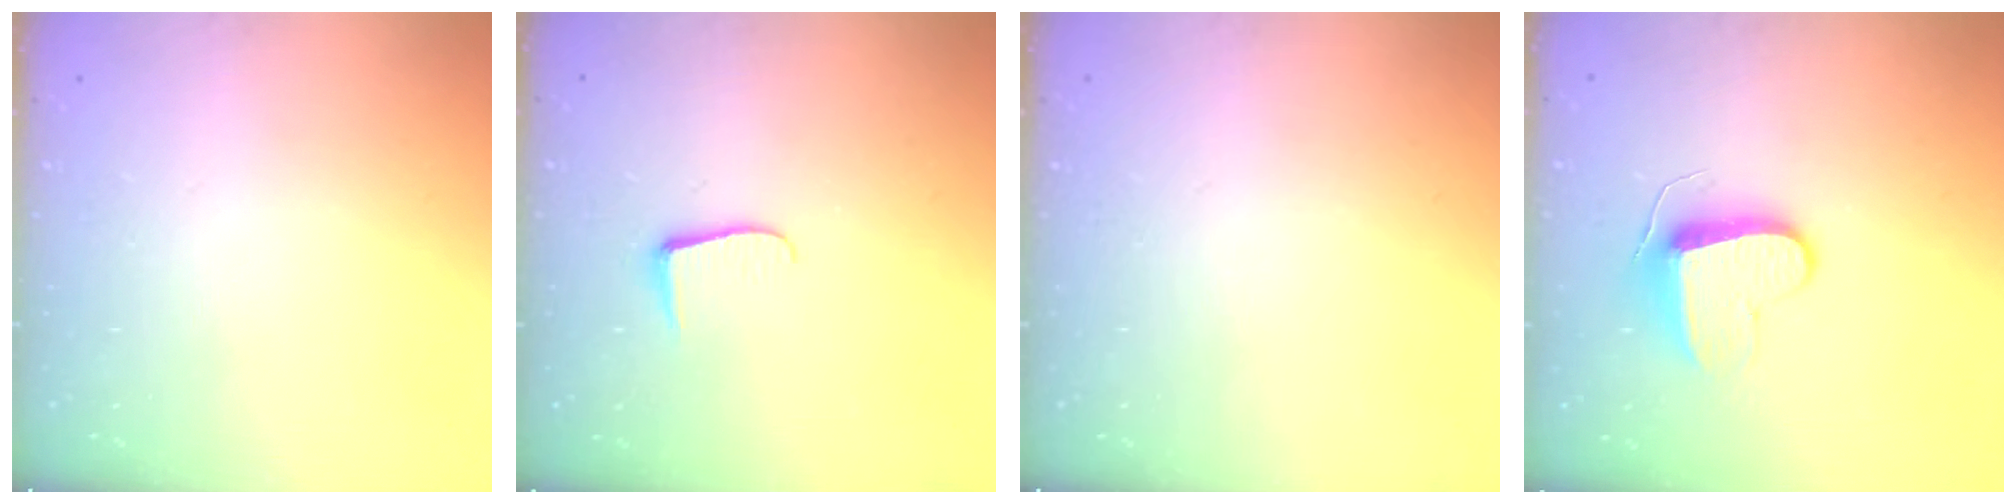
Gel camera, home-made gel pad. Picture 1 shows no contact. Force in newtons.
{"total": 6.0, "press": 5.9, "slide": 0.6}
{"total": 0.0}
{"total": 9.5, "press": 9.5, "slide": 0.2}